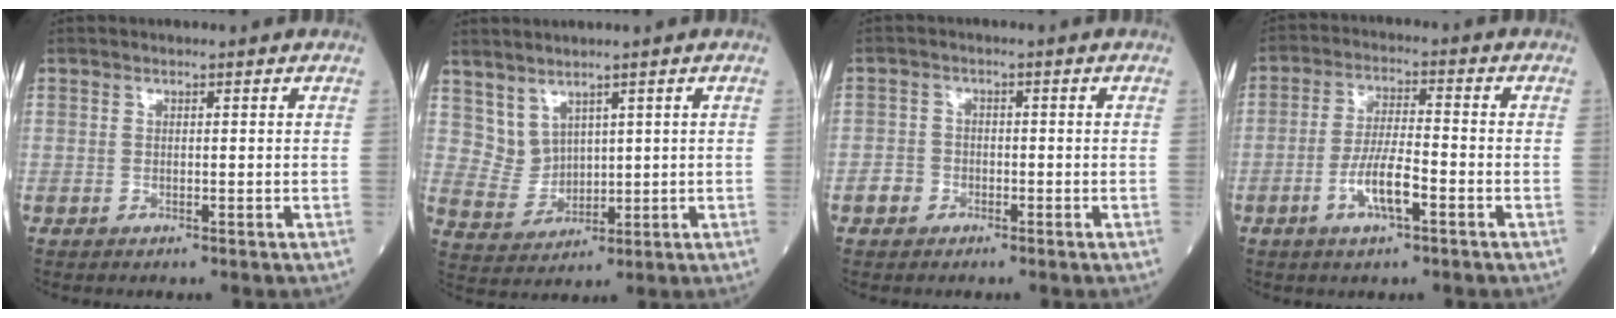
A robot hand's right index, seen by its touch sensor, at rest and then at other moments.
{"total": 4.3, "force": [2.9, 3.1, 0.8], "torque": [-0.026, 0.005, 0.072]}
{"total": 2.3, "force": [-1.3, 1.8, 0.4], "torque": [-0.009, 0.008, -0.027]}
{"total": 6.8, "force": [-2.8, 1.4, 6.0], "torque": [-0.116, 0.001, -0.052]}